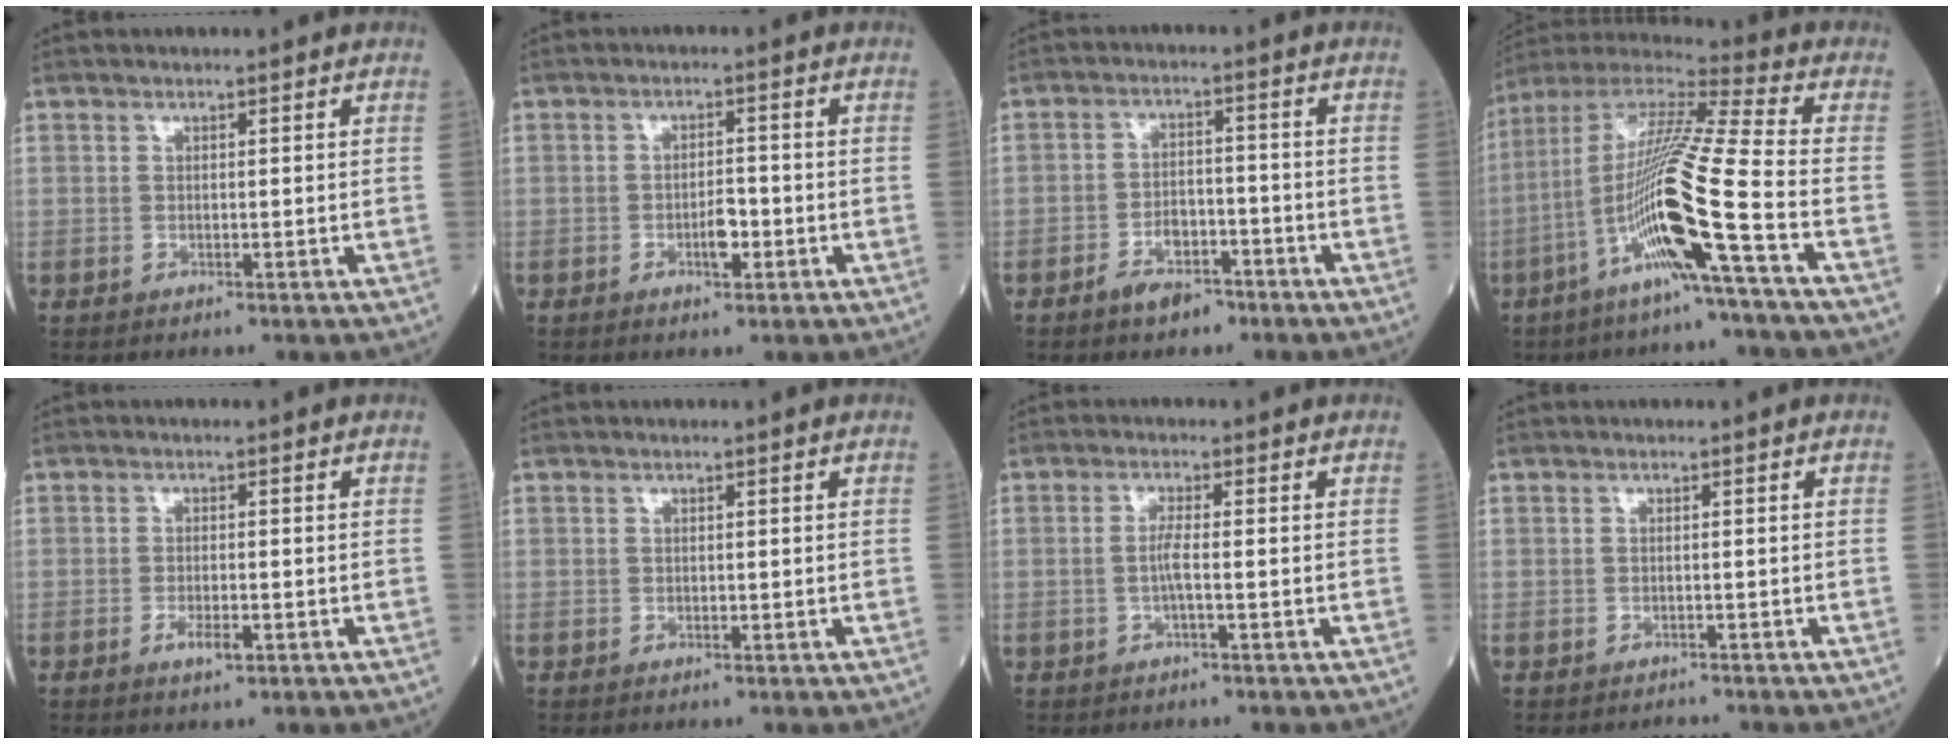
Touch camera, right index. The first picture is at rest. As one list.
[{"total": 3.0, "force": [-1.1, 1.1, 2.5], "torque": [-0.039, 0.003, -0.017]}, {"total": 4.8, "force": [-3.3, 2.5, 2.4], "torque": [-0.044, 0.004, -0.050]}, {"total": 17.1, "force": [-6.1, -1.5, 15.9], "torque": [-0.311, -0.005, -0.125]}, {"total": 2.3, "force": [-1.0, 0.6, 1.9], "torque": [-0.036, -0.002, -0.014]}, {"total": 0.0}, {"total": 2.4, "force": [-0.5, 0.0, 2.3], "torque": [-0.046, 0.001, -0.011]}, {"total": 0.6, "force": [-0.6, 0.0, -0.1], "torque": [-0.002, -0.002, -0.009]}]